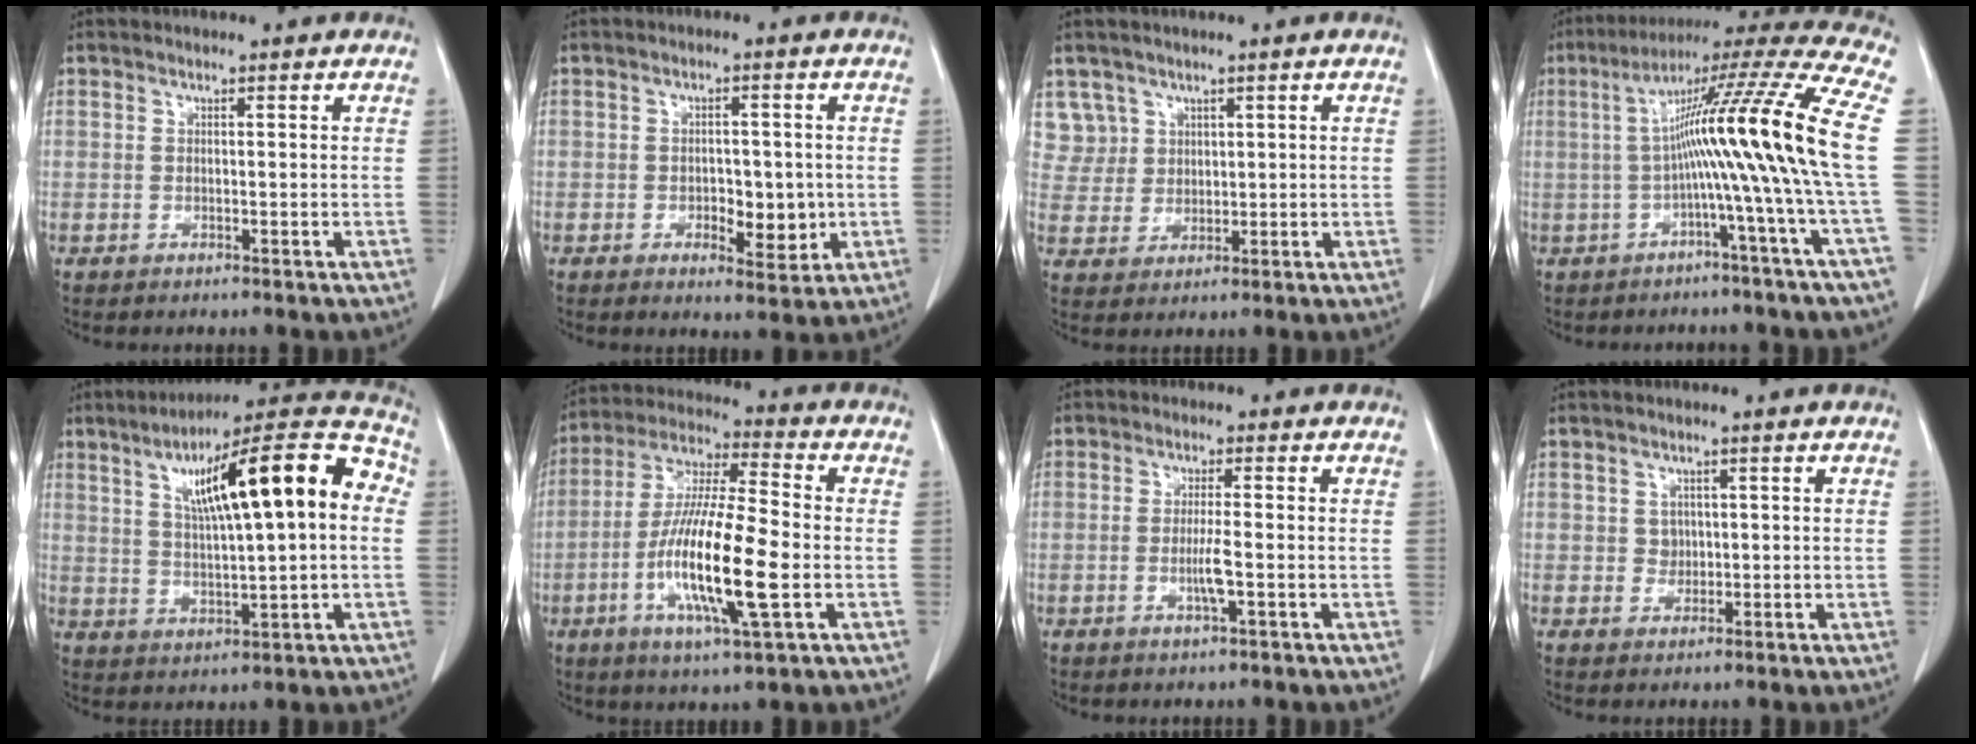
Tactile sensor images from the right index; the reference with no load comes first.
{"total": 5.5, "force": [-1.1, 2.8, 4.6], "torque": [-0.059, -0.001, -0.008]}
{"total": 5.1, "force": [2.7, 4.2, -0.6], "torque": [0.025, 0.006, 0.056]}
{"total": 17.5, "force": [-0.6, -2.8, 17.2], "torque": [-0.252, 0.031, -0.025]}
{"total": 19.2, "force": [4.5, 3.3, 18.4], "torque": [-0.270, 0.046, 0.065]}
{"total": 16.4, "force": [-3.9, 1.9, 15.9], "torque": [-0.312, -0.013, -0.072]}
{"total": 3.4, "force": [-0.9, 0.0, 3.2], "torque": [-0.065, -0.004, -0.018]}
{"total": 1.8, "force": [0.2, 1.6, 0.6], "torque": [-0.007, 0.001, 0.006]}